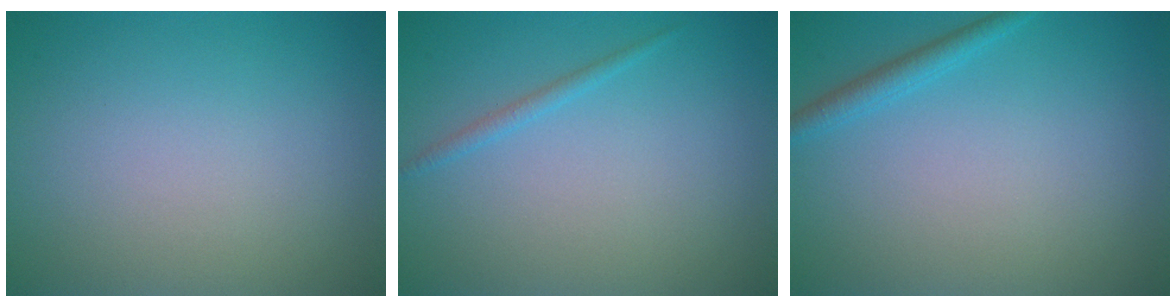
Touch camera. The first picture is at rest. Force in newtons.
{"total": 0.9, "press": 0.9, "slide": 0.1}
{"total": 1.6, "press": 1.6, "slide": 0.1}